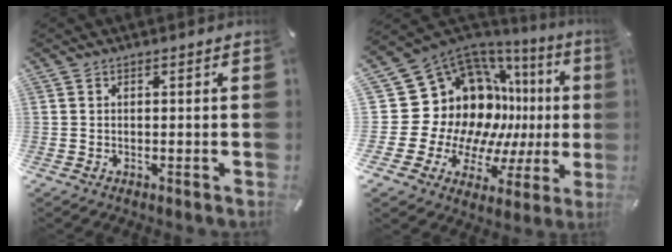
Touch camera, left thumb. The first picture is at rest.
{"total": 20.7, "force": [5.3, 16.2, 11.8], "torque": [-0.149, -0.100, 0.150]}